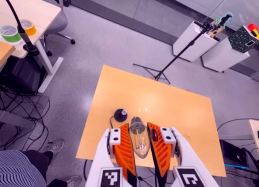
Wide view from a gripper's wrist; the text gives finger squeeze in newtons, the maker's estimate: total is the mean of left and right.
{"total": 22.1, "left": 24.4, "right": 19.7}